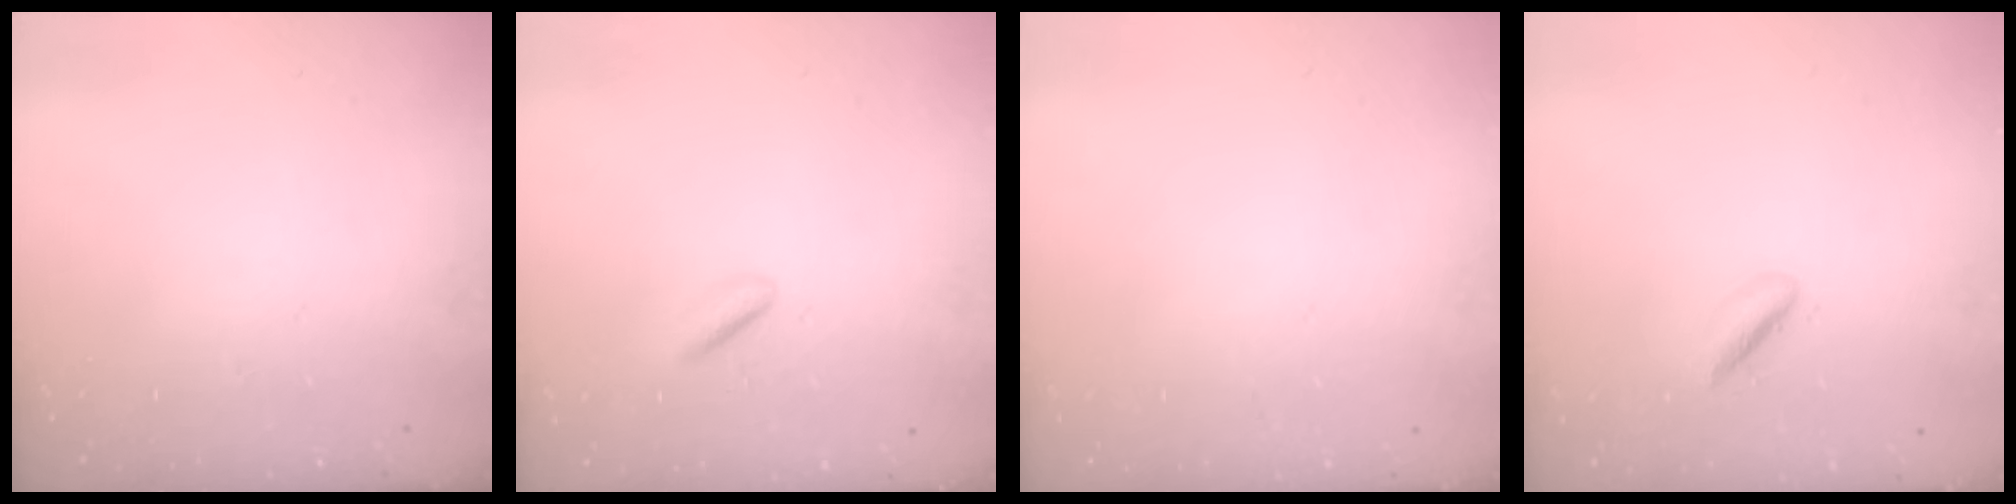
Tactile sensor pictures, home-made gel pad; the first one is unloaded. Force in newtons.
{"total": 2.6, "press": 2.5, "slide": 1.0}
{"total": 2.2, "press": 2.2, "slide": 0.1}
{"total": 1.8, "press": 1.7, "slide": 0.4}